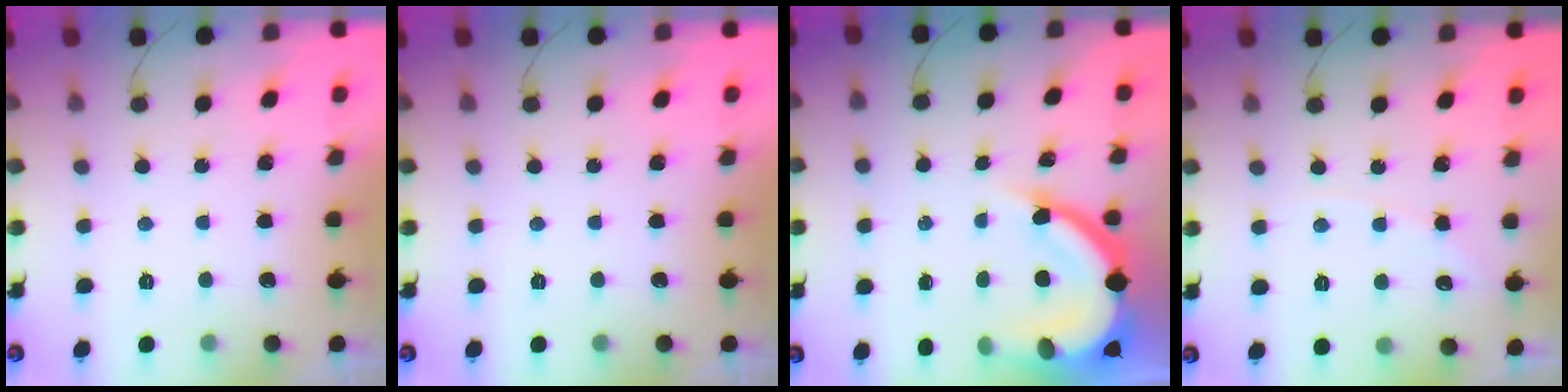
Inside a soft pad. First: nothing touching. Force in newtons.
{"total": 0.0}
{"total": 14.3, "press": 14.2, "slide": 1.5}
{"total": 2.6, "press": 2.6, "slide": 0.4}